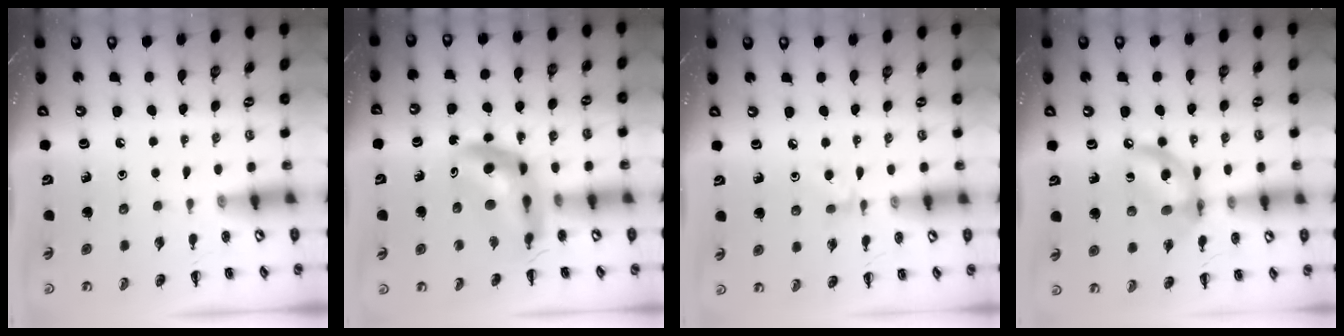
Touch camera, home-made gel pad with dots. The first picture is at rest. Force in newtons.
{"total": 10.6, "press": 10.1, "slide": 3.1}
{"total": 4.6, "press": 4.3, "slide": 1.8}
{"total": 13.0, "press": 12.7, "slide": 3.1}